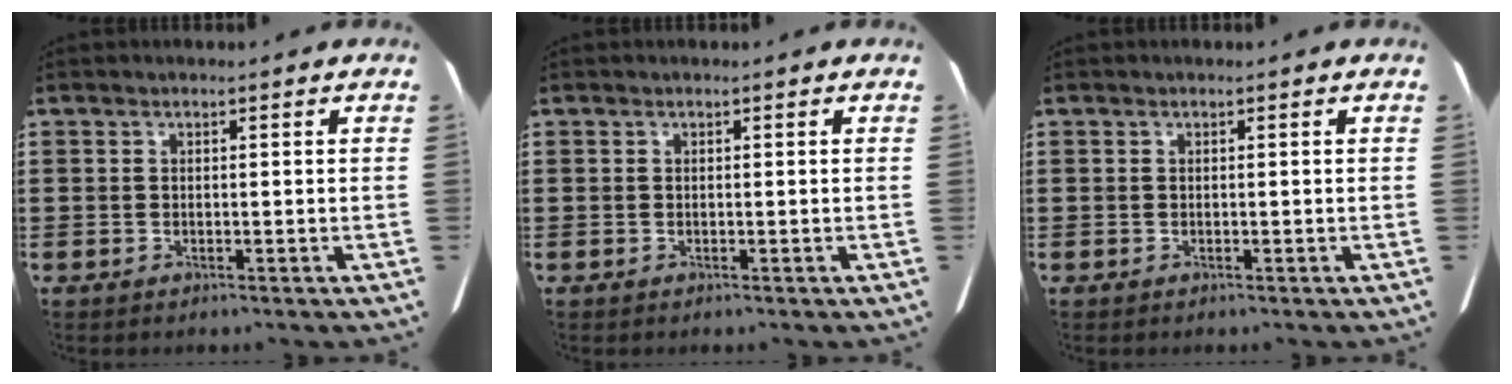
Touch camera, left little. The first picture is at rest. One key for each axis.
{"total": 0.0}
{"total": 0.0}